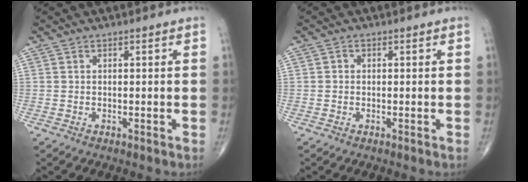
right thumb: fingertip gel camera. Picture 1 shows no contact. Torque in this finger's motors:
{"motor_torque": [-0.26, 0.28, 0.18, 0.08, 0.02]}